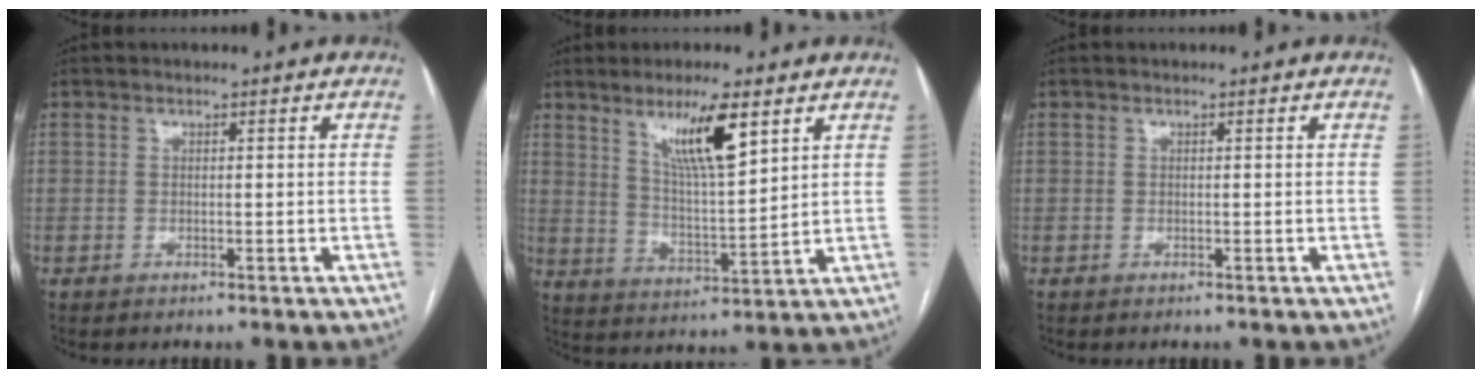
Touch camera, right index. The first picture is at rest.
{"total": 10.0, "force": [5.8, 1.1, 8.1], "torque": [-0.146, -0.009, 0.107]}
{"total": 0.0}